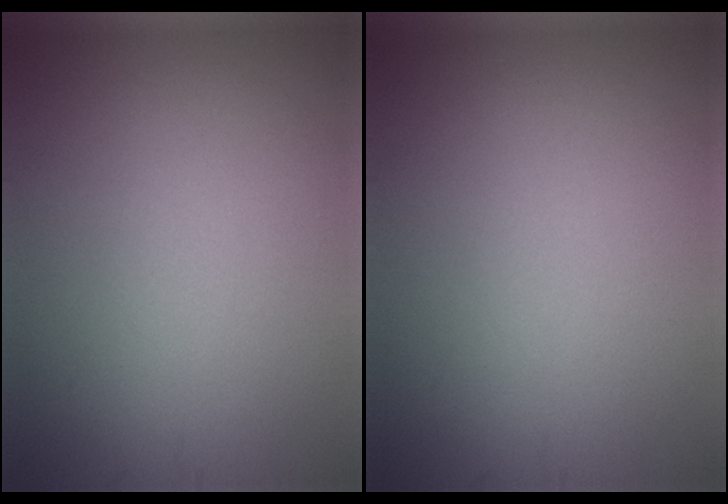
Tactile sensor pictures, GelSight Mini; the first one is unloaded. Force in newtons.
{"total": 0.0}